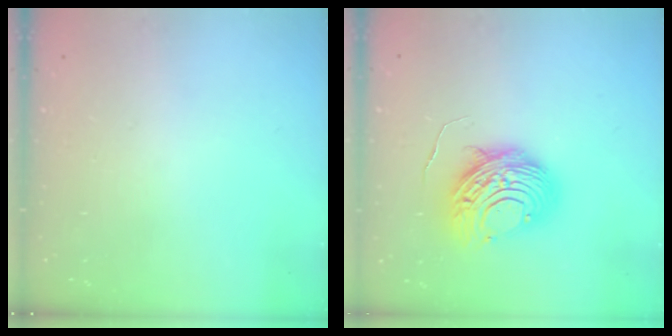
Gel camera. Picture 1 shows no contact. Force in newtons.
{"total": 11.3, "press": 11.3, "slide": 1.2}